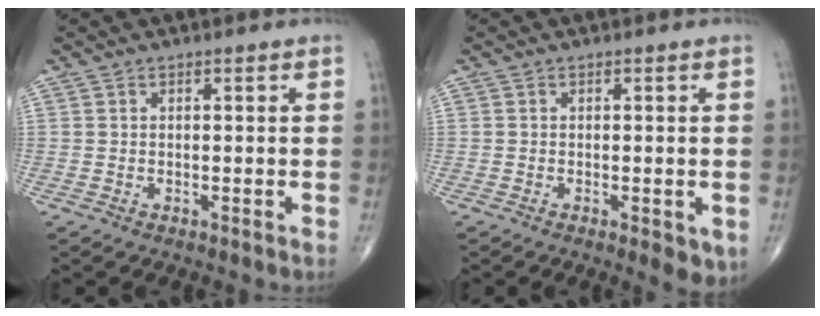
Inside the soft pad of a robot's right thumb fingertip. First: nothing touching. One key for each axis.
{"total": 4.0, "fx": -1.2, "fy": 1.5, "fz": 3.6, "tx": -0.045, "ty": -0.010, "tz": -0.015}